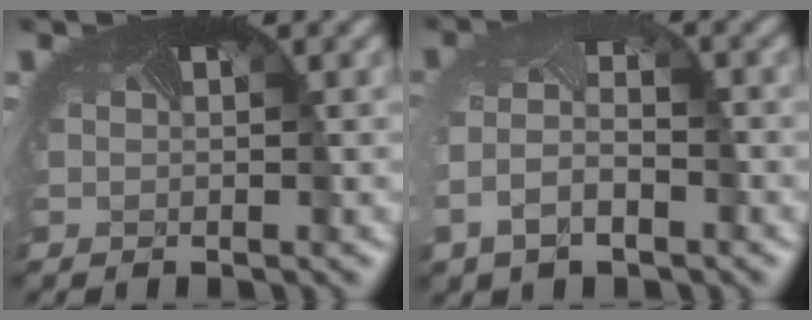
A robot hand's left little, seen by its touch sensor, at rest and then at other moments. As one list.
[{"total": 4.1, "force": [-1.9, 2.3, 2.9], "torque": [-0.071, -0.013, -0.037]}]